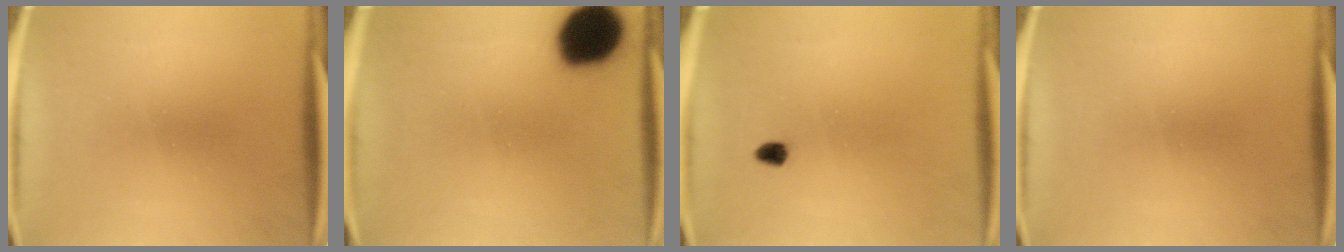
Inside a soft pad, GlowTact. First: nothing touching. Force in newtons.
{"total": 17.5}
{"total": 1.5}
{"total": 0.0}